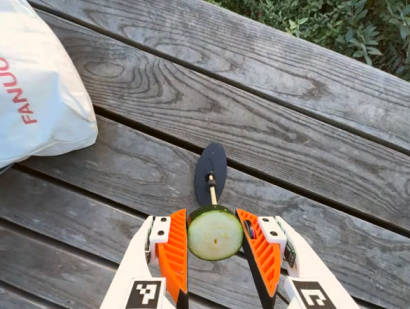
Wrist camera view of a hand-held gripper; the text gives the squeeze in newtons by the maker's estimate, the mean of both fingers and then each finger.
{"total": 9.5, "left": 9.0, "right": 10.0}